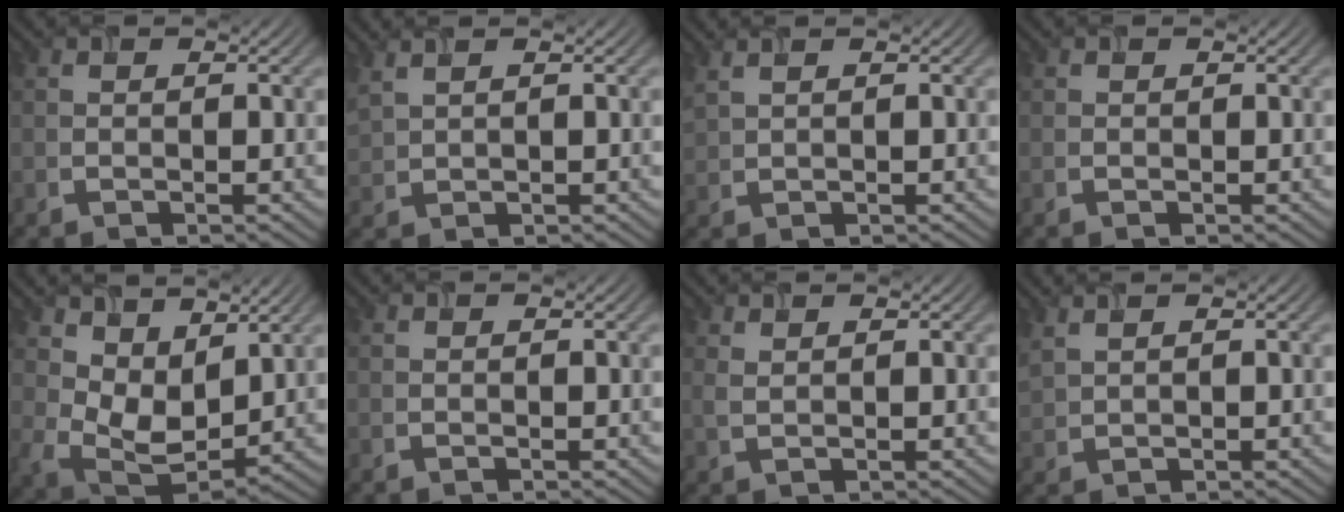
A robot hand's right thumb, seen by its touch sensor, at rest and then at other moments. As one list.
[{"total": 2.7, "force": [2.0, 0.8, 1.6], "torque": [-0.049, 0.011, 0.049]}, {"total": 2.0, "force": [1.6, 0.5, 1.1], "torque": [-0.034, 0.008, 0.039]}, {"total": 0.0}, {"total": 8.4, "force": [4.2, 5.2, 5.1], "torque": [-0.125, -0.012, 0.079]}, {"total": 0.0}, {"total": 1.1, "force": [0.8, 0.3, 0.7], "torque": [-0.024, -0.003, 0.020]}, {"total": 2.3, "force": [1.8, 0.7, 1.3], "torque": [-0.040, 0.010, 0.044]}]